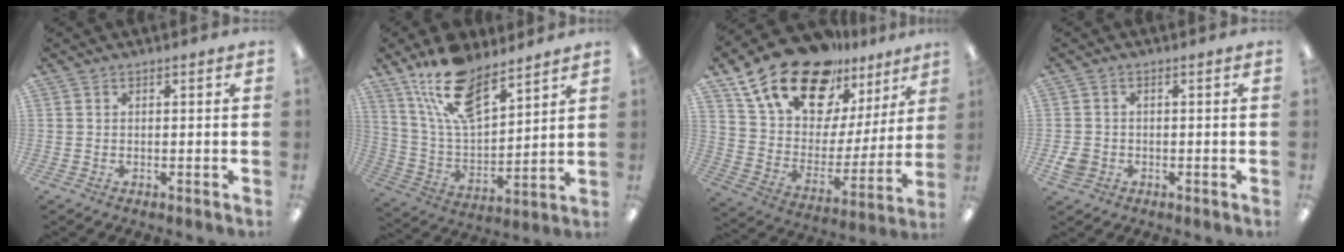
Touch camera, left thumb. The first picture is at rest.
{"total": 16.8, "force": [11.8, 7.1, 9.6], "torque": [-0.185, -0.056, 0.211]}
{"total": 21.7, "force": [15.9, 10.2, 10.7], "torque": [-0.197, -0.105, 0.288]}
{"total": 3.1, "force": [-1.3, 2.5, 1.2], "torque": [-0.015, -0.002, -0.027]}